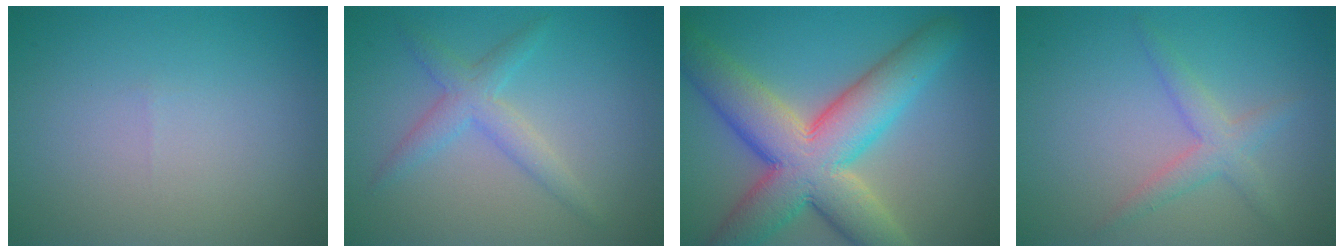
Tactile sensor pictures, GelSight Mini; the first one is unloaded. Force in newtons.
{"total": 2.8, "press": 2.8, "slide": 0.1}
{"total": 11.2, "press": 11.2, "slide": 0.4}
{"total": 2.4, "press": 2.4, "slide": 0.1}